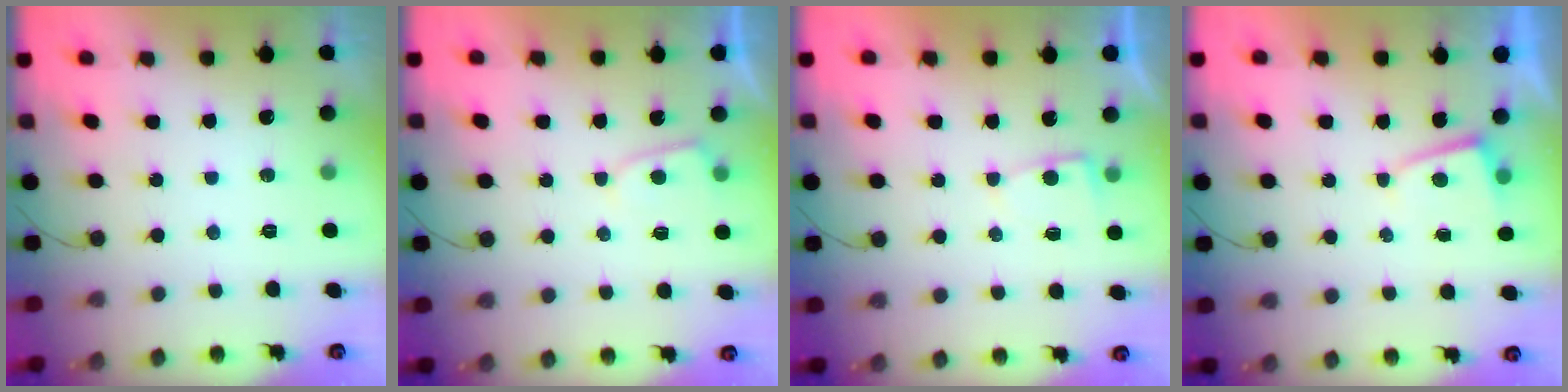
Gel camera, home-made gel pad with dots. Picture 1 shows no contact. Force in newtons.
{"total": 2.8, "press": 2.8, "slide": 0.3}
{"total": 2.4, "press": 2.4, "slide": 0.4}
{"total": 2.0, "press": 2.0, "slide": 0.3}